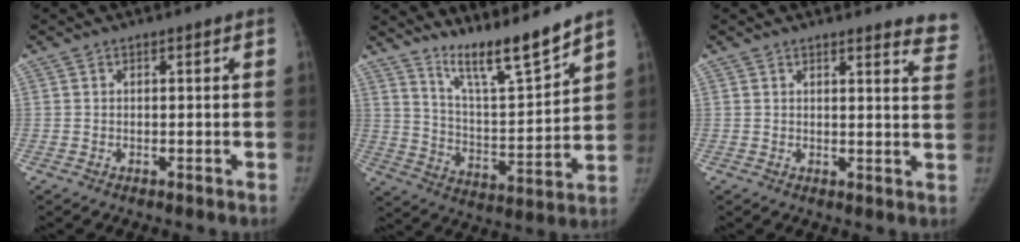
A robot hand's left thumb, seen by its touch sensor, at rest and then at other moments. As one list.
[{"total": 12.1, "force": [10.5, 0.5, 6.0], "torque": [-0.090, -0.084, 0.191]}, {"total": 8.4, "force": [8.1, 1.8, 1.4], "torque": [0.028, -0.060, 0.055]}]